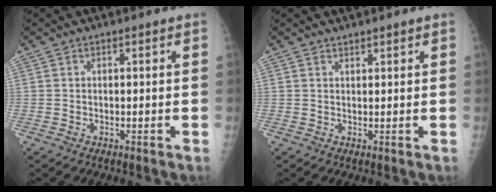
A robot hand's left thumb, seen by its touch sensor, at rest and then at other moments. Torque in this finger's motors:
{"motor_torque": [0.00, 0.12, -0.39, -0.11, -0.01]}